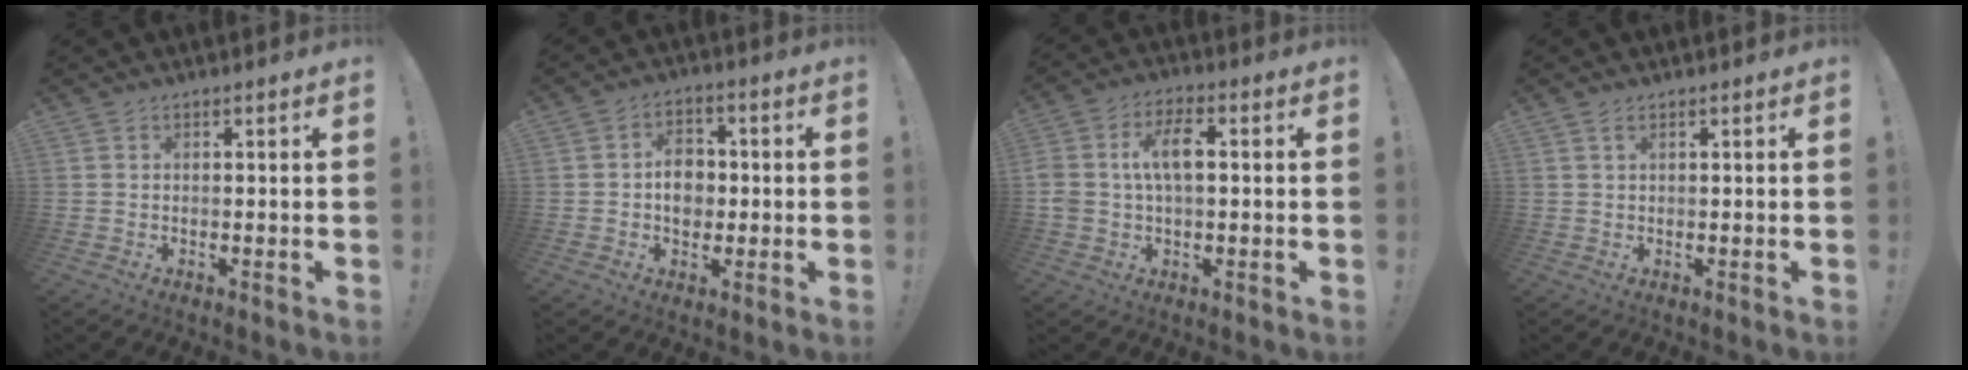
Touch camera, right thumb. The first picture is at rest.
{"total": 8.3, "force": [-0.2, 6.6, 5.1], "torque": [-0.071, 0.009, -0.002]}
{"total": 9.0, "force": [0.8, 5.1, 7.4], "torque": [-0.137, 0.010, 0.012]}
{"total": 1.3, "force": [0.5, 0.3, 1.2], "torque": [-0.023, 0.000, 0.009]}